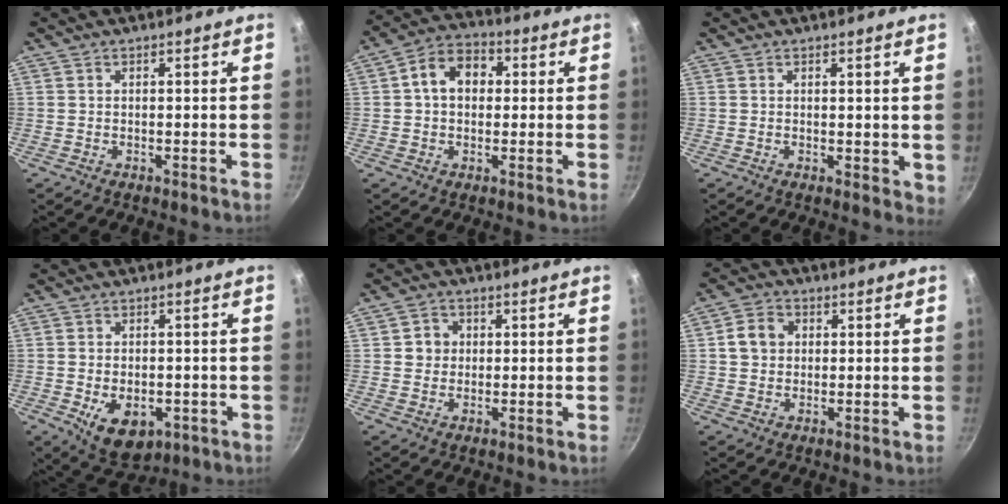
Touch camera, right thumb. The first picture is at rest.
{"total": 9.1, "force": [1.3, 6.8, 5.9], "torque": [-0.065, 0.023, 0.004]}
{"total": 2.5, "force": [1.0, 1.3, 1.9], "torque": [-0.018, -0.006, 0.014]}
{"total": 9.2, "force": [-2.8, 5.9, 6.5], "torque": [-0.080, -0.001, -0.026]}
{"total": 3.7, "force": [0.4, 3.5, 1.2], "torque": [0.004, 0.005, 0.002]}
{"total": 5.5, "force": [0.9, 4.7, 2.7], "torque": [-0.028, 0.010, 0.007]}